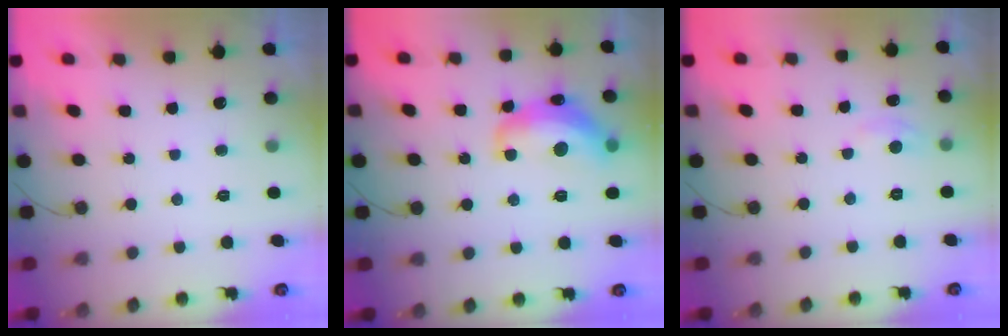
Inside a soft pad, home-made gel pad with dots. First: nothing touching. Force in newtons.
{"total": 14.7, "press": 14.7, "slide": 1.1}
{"total": 2.6, "press": 2.6, "slide": 0.3}